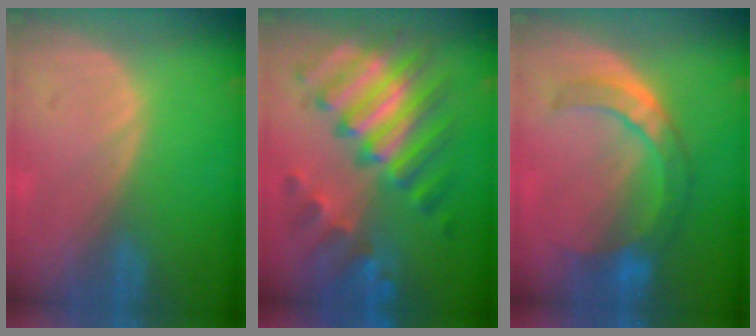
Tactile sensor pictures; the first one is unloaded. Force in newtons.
{"total": 11.7, "press": 11.6, "slide": 1.0}
{"total": 7.4, "press": 7.2, "slide": 1.8}